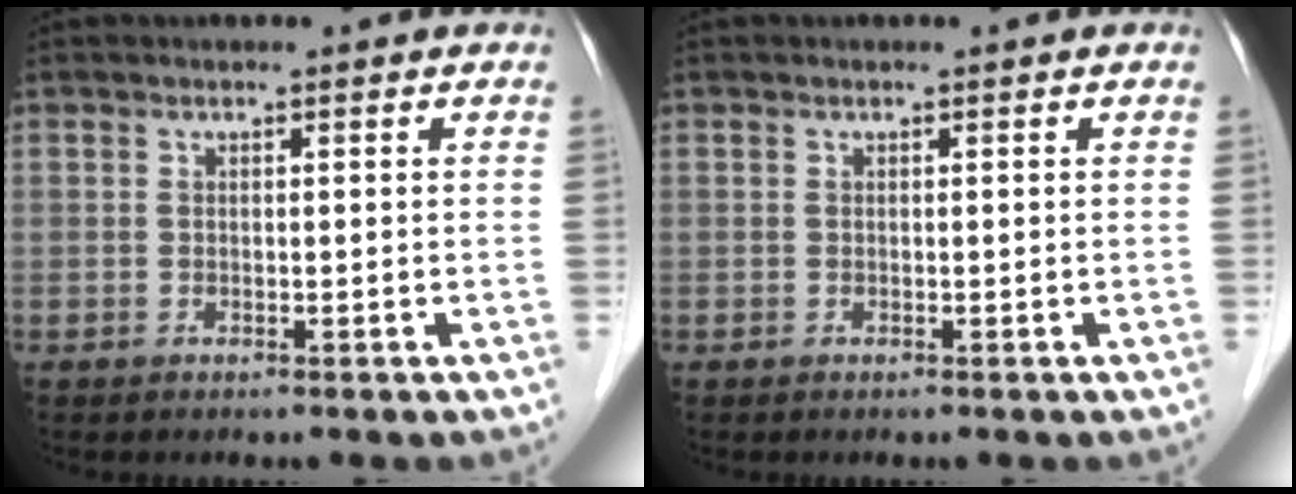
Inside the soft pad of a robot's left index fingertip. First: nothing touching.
{"total": 0.0}